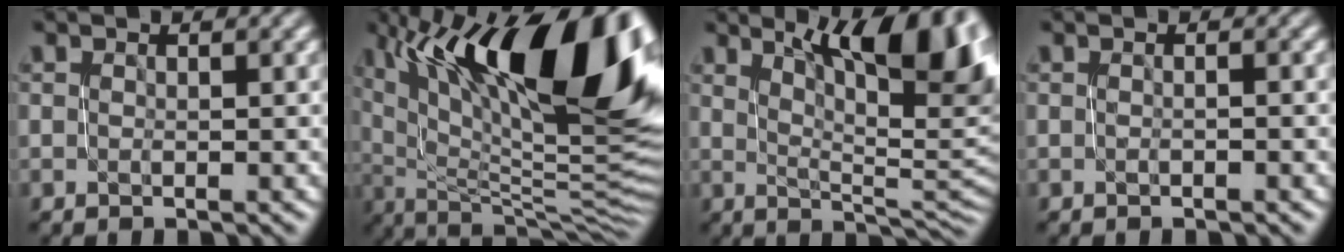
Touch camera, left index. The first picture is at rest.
{"total": 18.3, "force": [7.4, 7.4, 15.0], "torque": [-0.226, 0.035, 0.131]}
{"total": 11.5, "force": [5.7, 3.6, 9.3], "torque": [-0.100, 0.011, 0.093]}
{"total": 0.6, "force": [-0.2, 0.3, 0.5], "torque": [-0.003, -0.002, -0.007]}